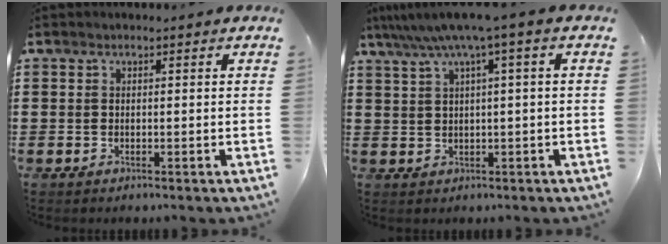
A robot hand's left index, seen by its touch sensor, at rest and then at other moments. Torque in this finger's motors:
{"motor_torque": [1.56, -0.58, 0.86, 0.21]}